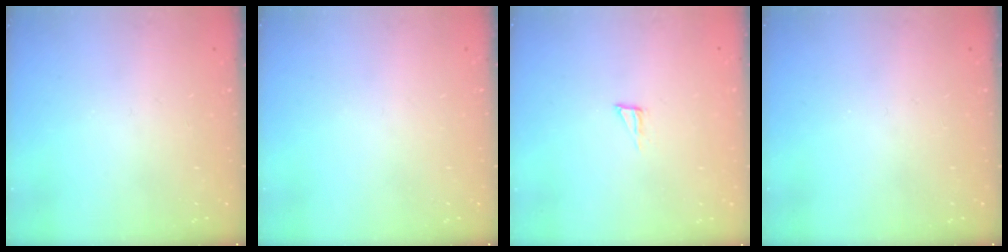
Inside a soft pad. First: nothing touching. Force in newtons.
{"total": 0.0}
{"total": 2.9, "press": 2.9, "slide": 0.2}
{"total": 0.0}